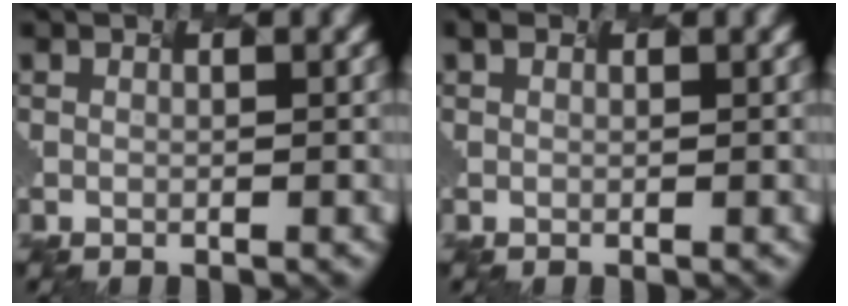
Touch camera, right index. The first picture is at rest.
{"total": 0.7, "force": [0.7, 0.2, 0.0], "torque": [-0.001, 0.005, 0.014]}